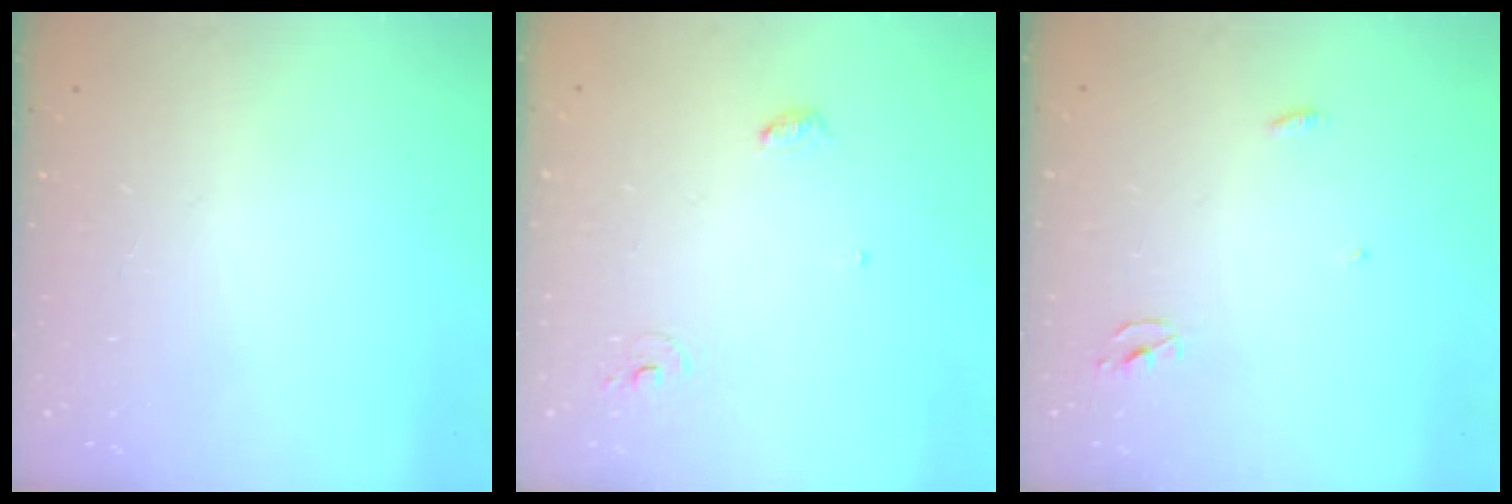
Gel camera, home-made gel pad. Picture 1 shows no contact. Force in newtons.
{"total": 4.0, "press": 4.0, "slide": 0.3}
{"total": 2.3, "press": 2.3, "slide": 0.1}